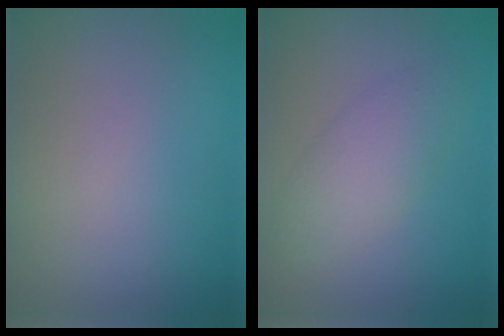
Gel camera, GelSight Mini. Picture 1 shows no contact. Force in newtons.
{"total": 3.2, "press": 3.2, "slide": 0.1}